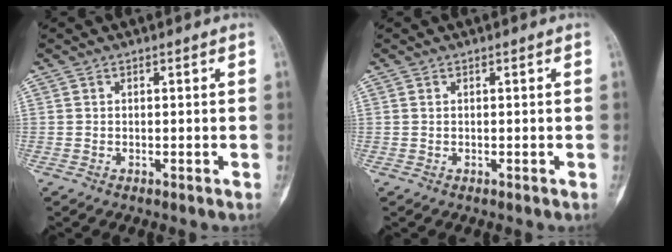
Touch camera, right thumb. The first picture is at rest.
{"total": 0.0}